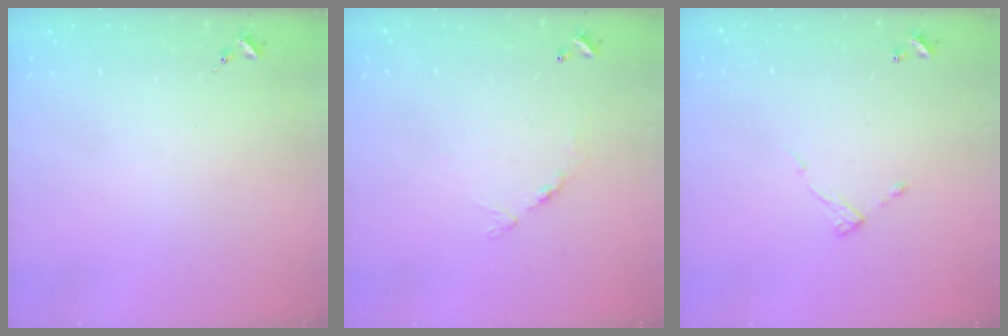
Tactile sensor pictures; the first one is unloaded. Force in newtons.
{"total": 5.9, "press": 5.9, "slide": 0.4}
{"total": 6.4, "press": 6.4, "slide": 0.2}